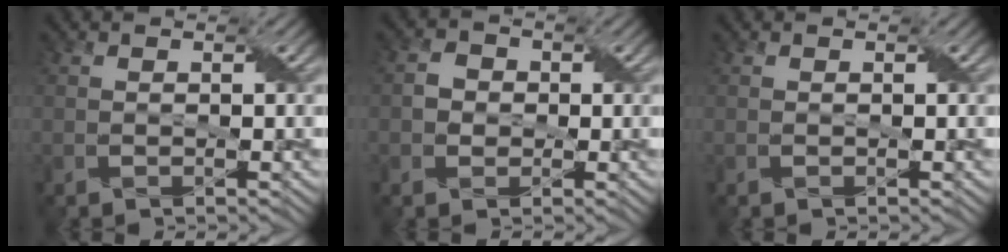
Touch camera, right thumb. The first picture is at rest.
{"total": 2.3, "force": [-0.2, 2.2, 0.7], "torque": [-0.017, 0.001, -0.007]}
{"total": 0.0}